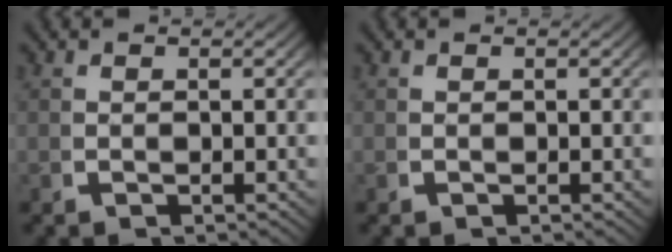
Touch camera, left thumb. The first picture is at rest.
{"total": 0.0}